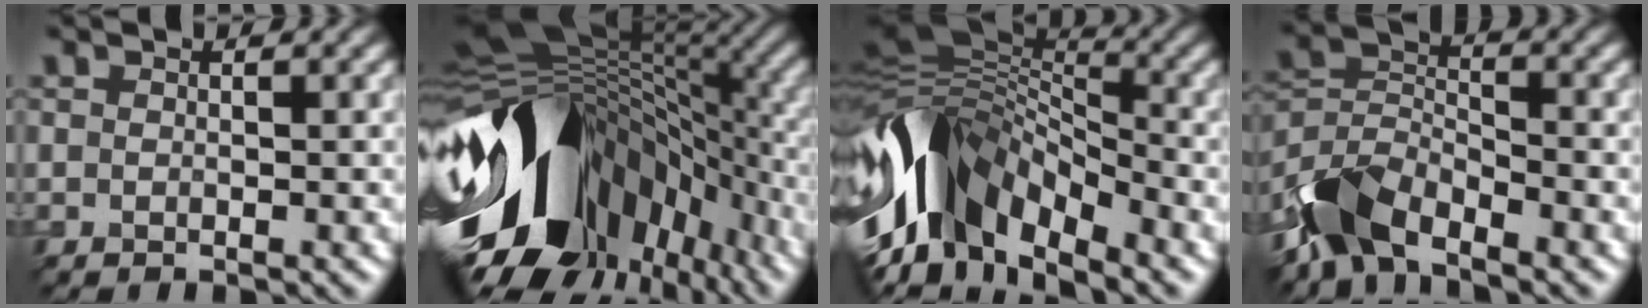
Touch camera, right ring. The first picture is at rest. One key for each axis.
{"total": 16.2, "fx": -4.3, "fy": 10.1, "fz": 11.9, "tx": -0.216, "ty": 0.000, "tz": -0.074}
{"total": 11.9, "fx": -4.6, "fy": 7.0, "fz": 8.5, "tx": -0.158, "ty": 0.016, "tz": -0.103}
{"total": 6.0, "fx": -4.4, "fy": 2.7, "fz": 2.9, "tx": -0.050, "ty": 0.001, "tz": -0.104}